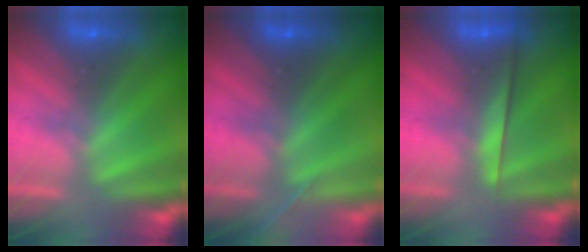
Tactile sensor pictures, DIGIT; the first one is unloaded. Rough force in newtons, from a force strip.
{"total": 1.4}
{"total": 2.2}